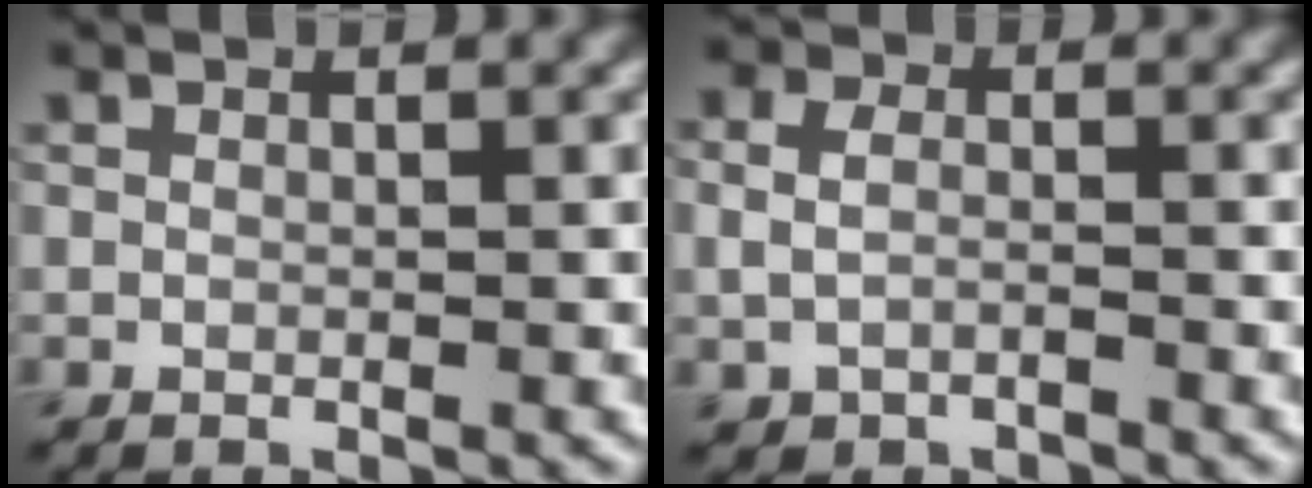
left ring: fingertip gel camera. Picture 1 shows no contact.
{"total": 2.3, "force": [-0.6, 1.6, 1.5], "torque": [-0.031, 0.001, -0.014]}